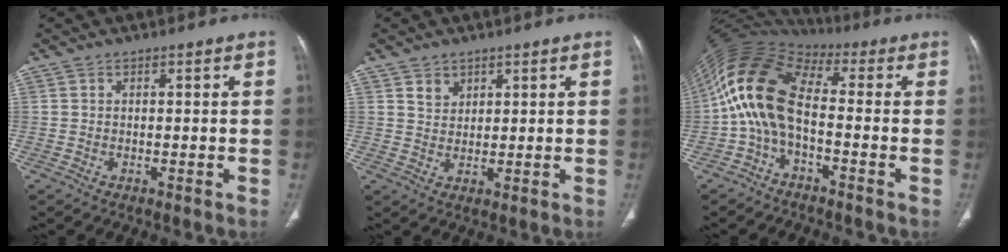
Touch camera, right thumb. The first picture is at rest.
{"total": 3.0, "force": [1.9, 2.1, 0.9], "torque": [0.000, -0.016, 0.036]}
{"total": 13.2, "force": [-1.5, 7.1, 11.0], "torque": [-0.211, 0.049, -0.043]}